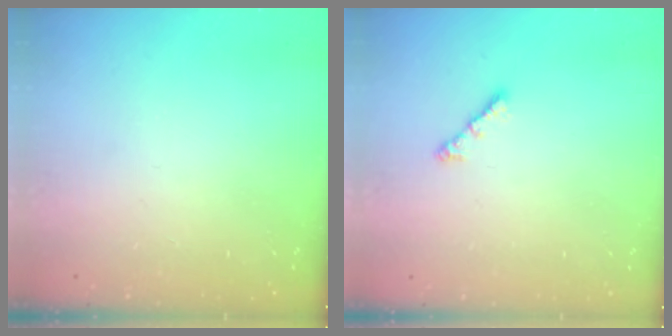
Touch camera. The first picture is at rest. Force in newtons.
{"total": 3.0, "press": 2.9, "slide": 0.6}